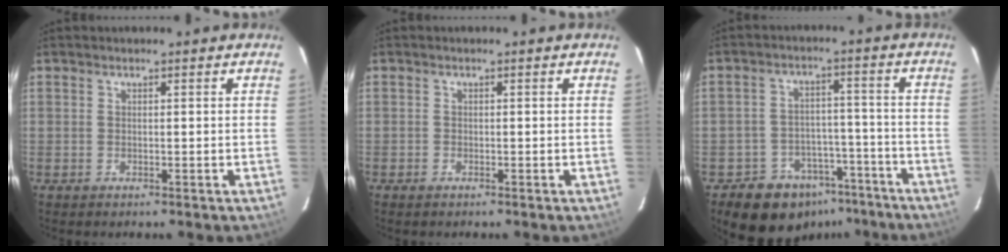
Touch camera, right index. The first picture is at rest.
{"total": 0.7, "force": [-0.6, 0.3, 0.2], "torque": [-0.004, 0.001, -0.013]}
{"total": 12.7, "force": [-9.0, 8.4, 3.2], "torque": [-0.069, 0.037, -0.110]}